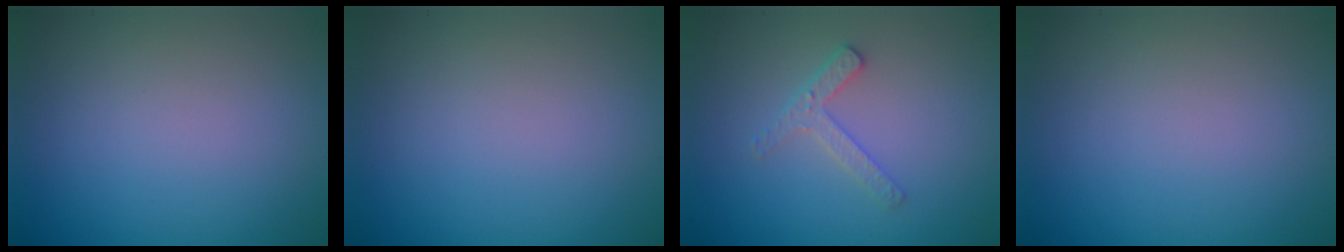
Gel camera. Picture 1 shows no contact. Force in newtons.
{"total": 0.0}
{"total": 1.9, "press": 1.8, "slide": 0.4}
{"total": 0.0}